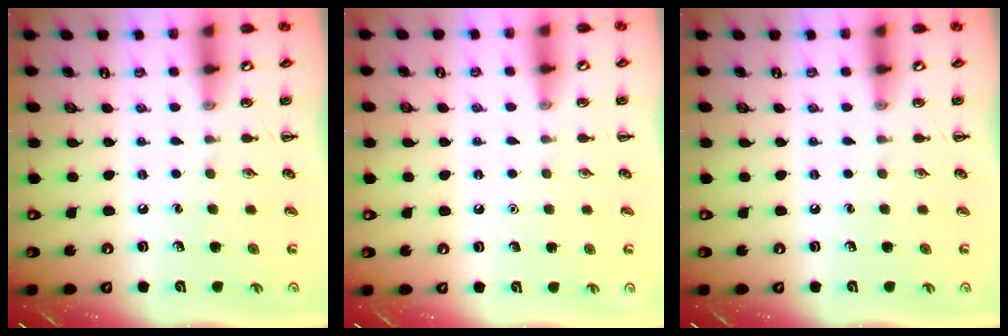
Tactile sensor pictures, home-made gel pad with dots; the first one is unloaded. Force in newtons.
{"total": 1.5, "press": 1.5, "slide": 0.1}
{"total": 0.0}